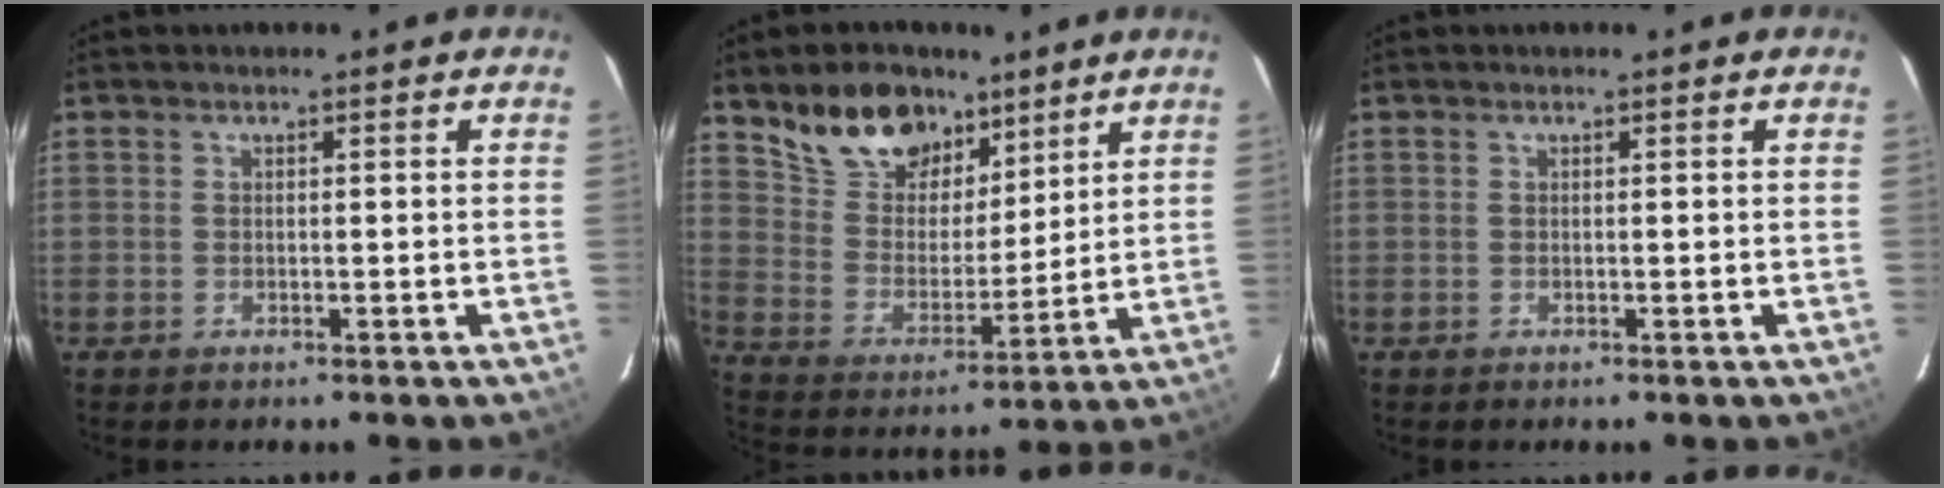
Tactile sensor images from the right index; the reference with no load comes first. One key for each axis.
{"total": 14.7, "fx": 9.9, "fy": 8.5, "fz": 6.7, "tx": -0.146, "ty": 0.031, "tz": 0.190}
{"total": 0.0}